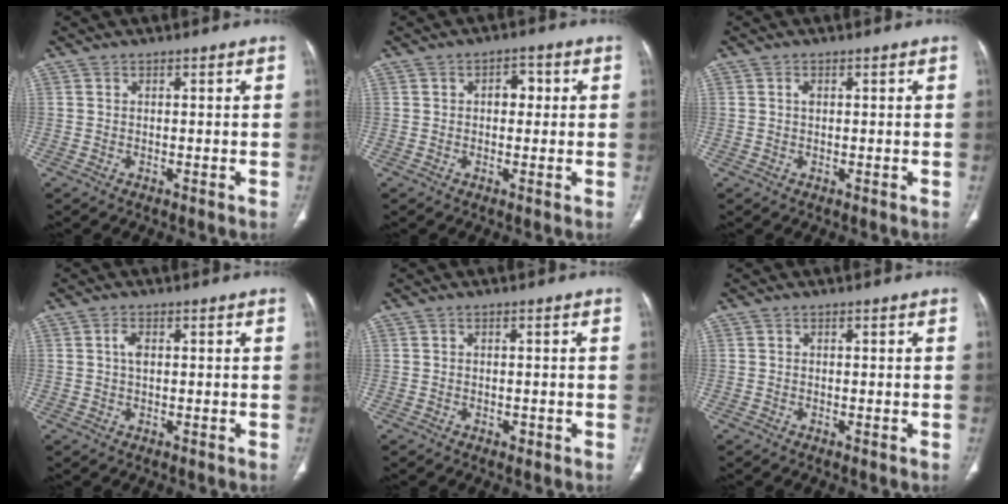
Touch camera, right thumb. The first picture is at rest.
{"total": 3.5, "force": [0.5, 2.4, 2.5], "torque": [-0.020, 0.009, 0.003]}
{"total": 0.9, "force": [0.2, 0.6, 0.6], "torque": [-0.012, 0.002, 0.005]}
{"total": 2.1, "force": [0.4, 1.2, 1.7], "torque": [-0.034, 0.004, 0.008]}
{"total": 0.9, "force": [-0.3, 0.7, 0.5], "torque": [-0.005, 0.000, -0.003]}
{"total": 0.0}